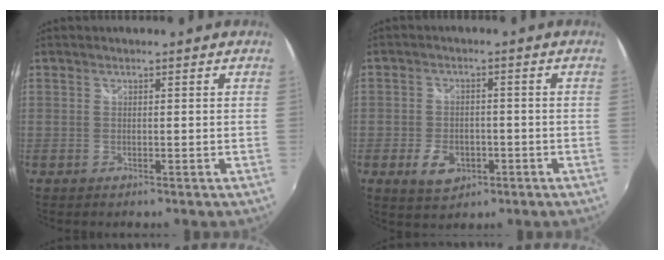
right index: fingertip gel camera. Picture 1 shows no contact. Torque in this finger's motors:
{"motor_torque": [-0.70, -0.76, -0.58, -0.21]}